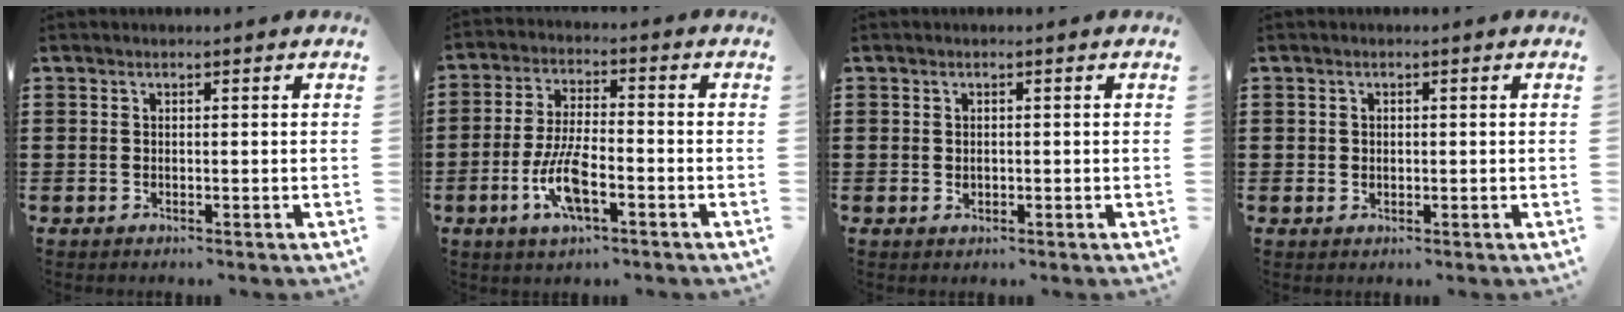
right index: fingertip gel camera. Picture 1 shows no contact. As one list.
[{"total": 8.4, "force": [-3.2, 2.8, 7.2], "torque": [-0.157, -0.010, -0.061]}, {"total": 0.9, "force": [0.0, 0.7, 0.6], "torque": [-0.013, 0.004, -0.002]}, {"total": 0.8, "force": [0.2, 0.7, 0.3], "torque": [-0.007, 0.005, 0.003]}]